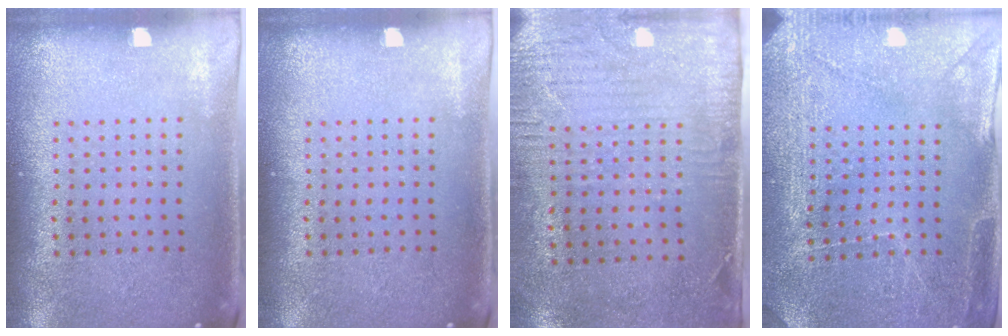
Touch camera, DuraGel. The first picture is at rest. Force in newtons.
{"total": 0.0}
{"total": 2.9, "press": 2.4, "slide": 1.7}
{"total": 2.9, "press": 2.9, "slide": 0.3}